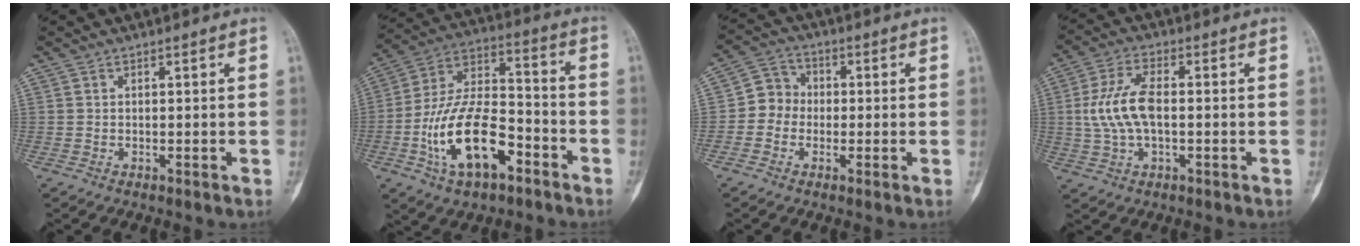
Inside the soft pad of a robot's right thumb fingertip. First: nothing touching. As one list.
[{"total": 18.7, "force": [-7.6, 9.2, 14.4], "torque": [-0.250, 0.052, -0.136]}, {"total": 5.7, "force": [-0.9, 5.2, 2.2], "torque": [-0.009, 0.019, -0.031]}, {"total": 9.4, "force": [0.0, 4.5, 8.3], "torque": [-0.180, 0.014, 0.000]}]